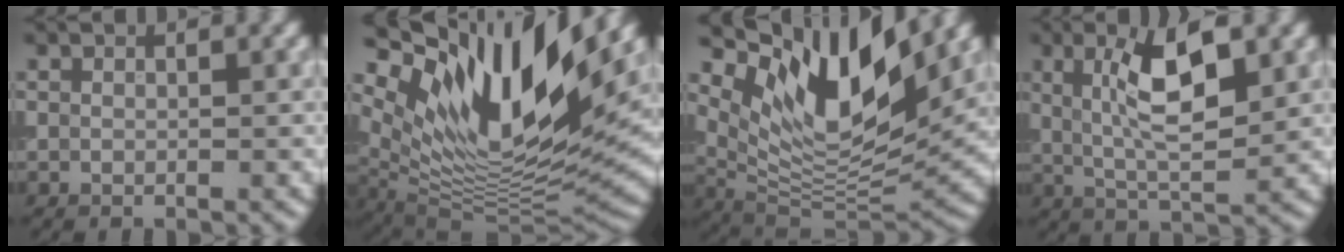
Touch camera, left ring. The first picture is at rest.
{"total": 15.9, "force": [8.5, 5.1, 12.4], "torque": [-0.240, 0.014, 0.156]}
{"total": 11.3, "force": [6.4, 4.0, 8.4], "torque": [-0.142, -0.009, 0.126]}
{"total": 6.4, "force": [1.8, 1.9, 5.9], "torque": [-0.102, 0.001, 0.032]}